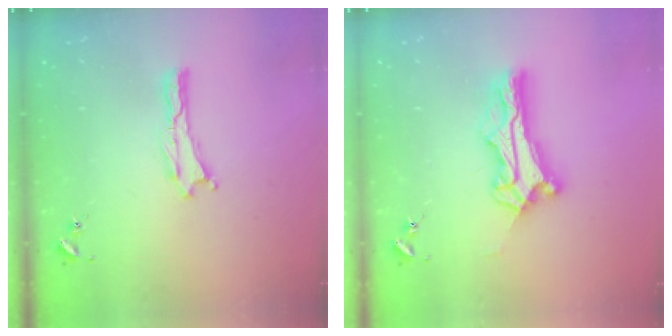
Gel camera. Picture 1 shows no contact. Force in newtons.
{"total": 9.7, "press": 9.7, "slide": 0.8}